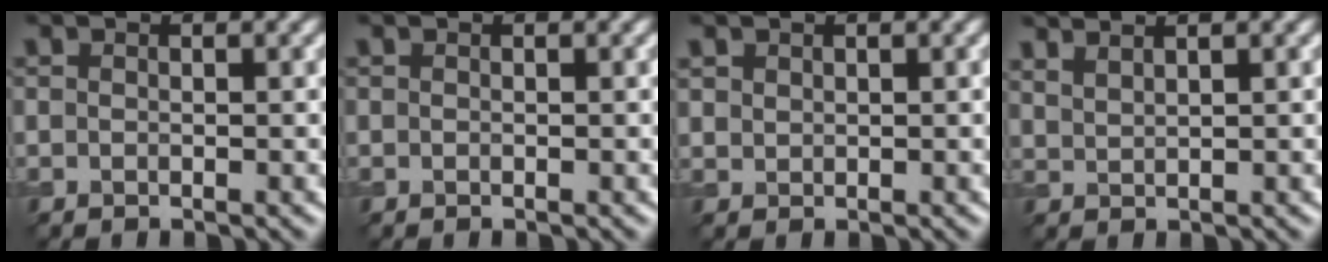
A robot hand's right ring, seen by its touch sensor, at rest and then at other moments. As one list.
[{"total": 0.0}, {"total": 1.0, "force": [0.7, 0.6, 0.2], "torque": [-0.006, 0.000, 0.019]}, {"total": 2.5, "force": [2.1, 0.8, 1.1], "torque": [-0.008, 0.008, 0.023]}]